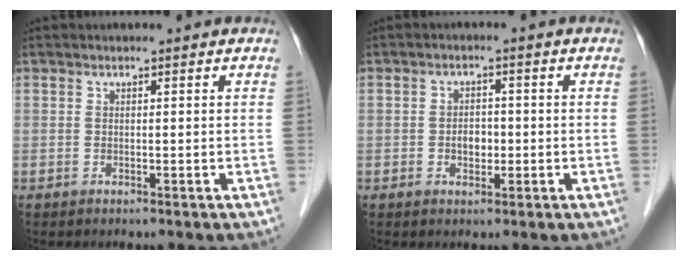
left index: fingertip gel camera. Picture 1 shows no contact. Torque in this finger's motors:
{"motor_torque": [0.12, 0.08, 0.03, 0.00]}